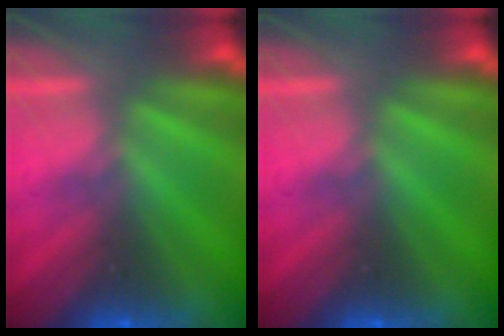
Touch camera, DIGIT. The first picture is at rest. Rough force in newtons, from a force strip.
{"total": 0.0}